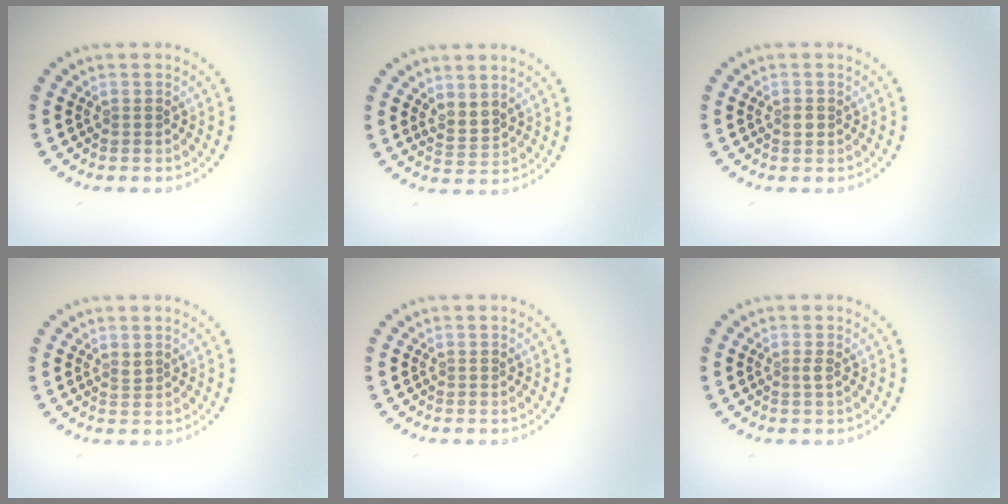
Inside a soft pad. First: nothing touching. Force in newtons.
{"total": 1.8, "press": 1.4, "slide": 1.2}
{"total": 1.0, "press": 1.0, "slide": 0.3}
{"total": 0.7, "press": 0.6, "slide": 0.4}
{"total": 0.0}
{"total": 0.7, "press": 0.4, "slide": 0.5}